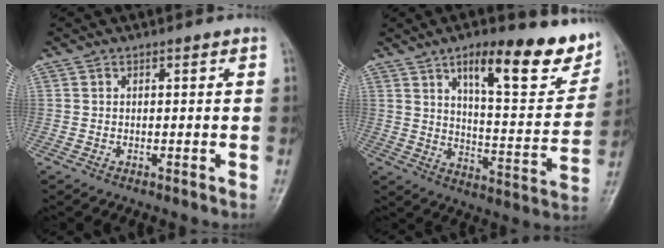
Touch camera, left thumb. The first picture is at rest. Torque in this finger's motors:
{"motor_torque": [0.44, 0.39, 1.50, -1.27, 0.06]}